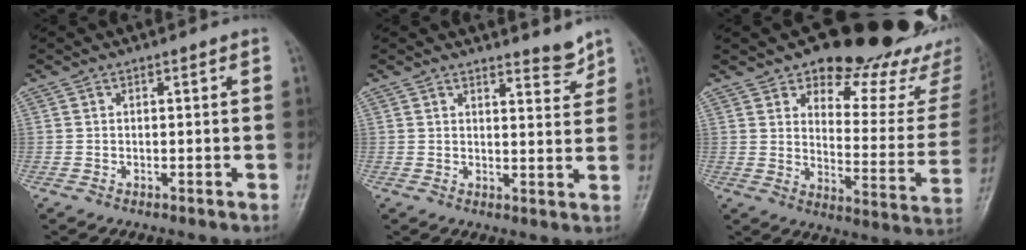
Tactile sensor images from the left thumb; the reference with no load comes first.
{"total": 3.6, "force": [3.3, 0.7, 1.3], "torque": [-0.006, -0.033, 0.045]}
{"total": 26.5, "force": [20.0, 10.3, 13.9], "torque": [-0.130, -0.115, 0.251]}